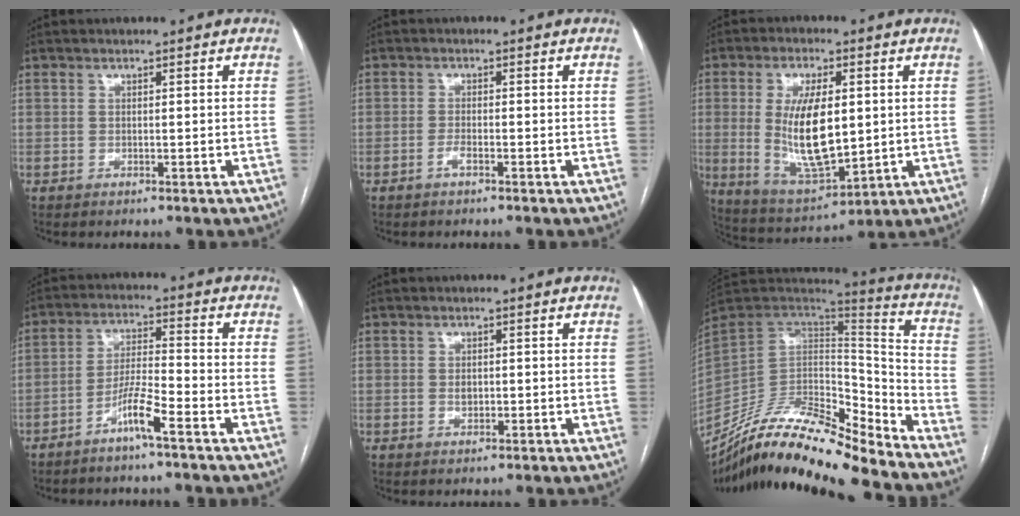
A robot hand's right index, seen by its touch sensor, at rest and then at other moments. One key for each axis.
{"total": 1.4, "fx": -0.9, "fy": 0.2, "fz": 1.1, "tx": -0.021, "ty": 0.001, "tz": -0.018}
{"total": 13.6, "fx": 0.9, "fy": 5.1, "fz": 12.5, "tx": -0.247, "ty": -0.007, "tz": 0.029}
{"total": 6.0, "fx": -3.9, "fy": -0.1, "fz": 4.6, "tx": -0.091, "ty": 0.002, "tz": -0.079}
{"total": 1.3, "fx": -0.1, "fy": 1.0, "fz": 0.8, "tx": -0.014, "ty": 0.002, "tz": 0.000}
{"total": 23.1, "fx": -20.5, "fy": 3.0, "fz": 10.3, "tx": -0.197, "ty": 0.008, "tz": -0.354}